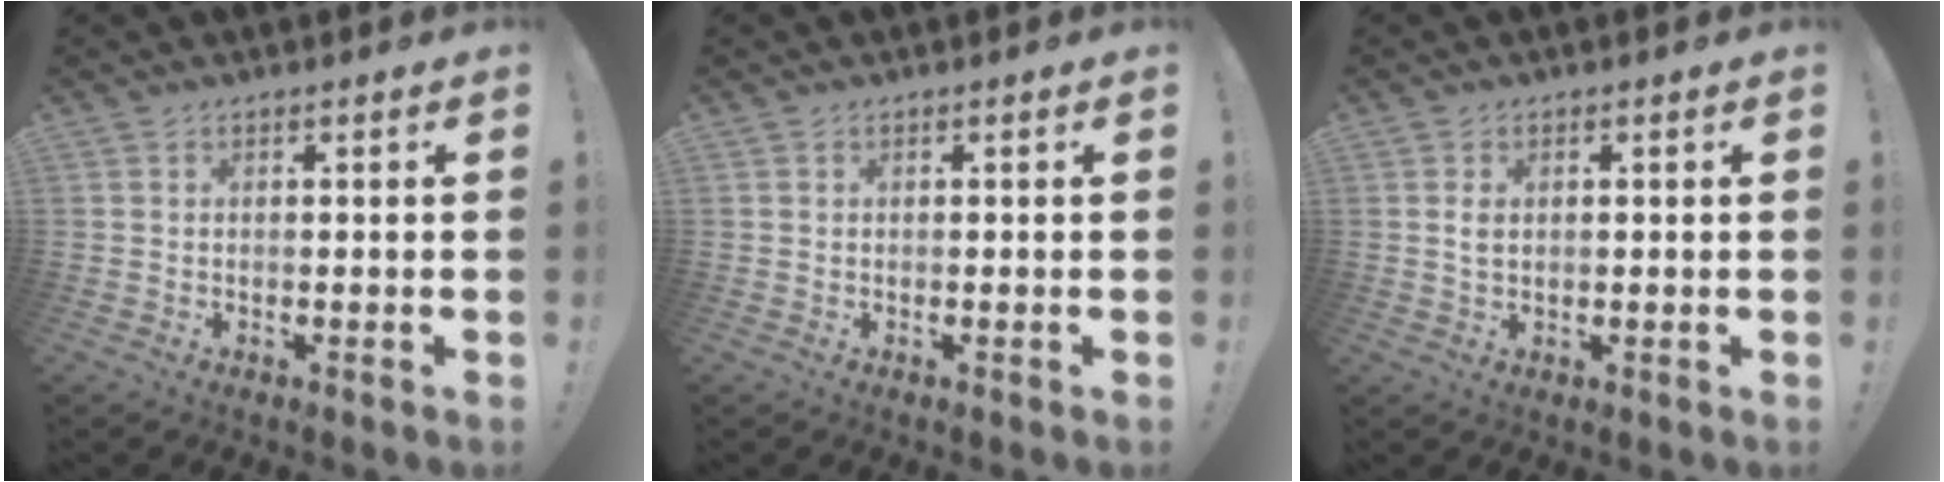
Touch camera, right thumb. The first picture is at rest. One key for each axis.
{"total": 0.0}
{"total": 2.1, "fx": 0.5, "fy": 1.2, "fz": 1.7, "tx": -0.032, "ty": 0.002, "tz": 0.009}